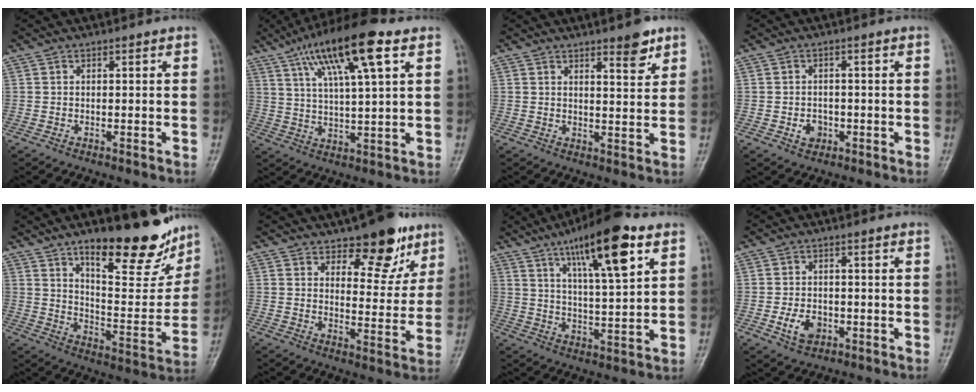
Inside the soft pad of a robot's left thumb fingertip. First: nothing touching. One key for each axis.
{"total": 16.1, "fx": 7.9, "fy": 3.6, "fz": 13.6, "tx": -0.233, "ty": -0.006, "tz": 0.137}
{"total": 5.2, "fx": 3.5, "fy": 1.5, "fz": 3.5, "tx": -0.036, "ty": -0.024, "tz": 0.049}
{"total": 3.1, "fx": -1.1, "fy": 2.5, "fz": 1.4, "tx": -0.010, "ty": 0.005, "tz": -0.015}
{"total": 20.8, "fx": 14.1, "fy": 7.2, "fz": 13.4, "tx": -0.137, "ty": -0.085, "tz": 0.214}
{"total": 11.3, "fx": 7.7, "fy": 5.5, "fz": 6.3, "tx": -0.038, "ty": -0.047, "tz": 0.110}
{"total": 16.5, "fx": 8.5, "fy": 3.9, "fz": 13.6, "tx": -0.205, "ty": -0.026, "tz": 0.139}
{"total": 5.2, "fx": -1.8, "fy": 3.7, "fz": 3.3, "tx": -0.049, "ty": 0.004, "tz": -0.028}